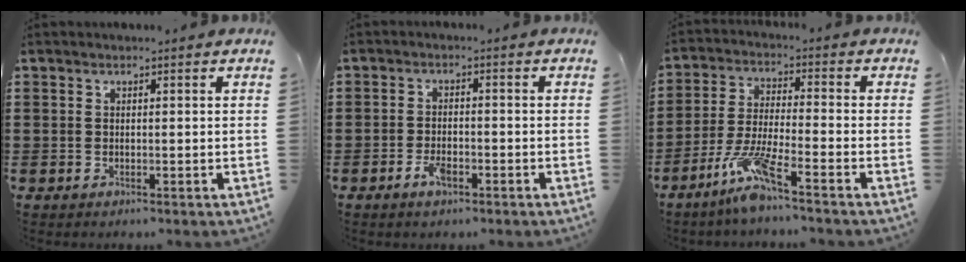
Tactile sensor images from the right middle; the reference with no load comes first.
{"total": 3.2, "force": [-1.8, 1.2, 2.3], "torque": [-0.046, 0.001, -0.036]}
{"total": 7.9, "force": [-5.5, 0.6, 5.6], "torque": [-0.122, -0.009, -0.104]}